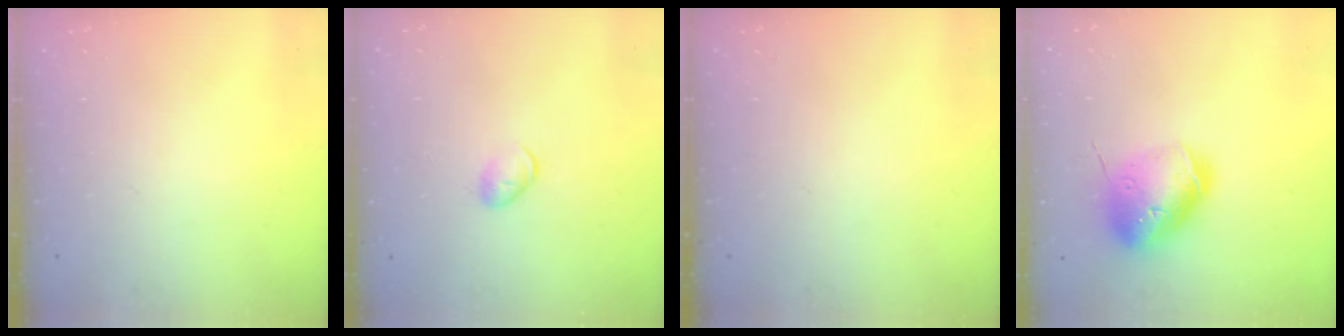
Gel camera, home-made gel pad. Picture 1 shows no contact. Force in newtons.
{"total": 4.7, "press": 4.6, "slide": 0.8}
{"total": 0.0}
{"total": 16.6, "press": 16.4, "slide": 2.7}